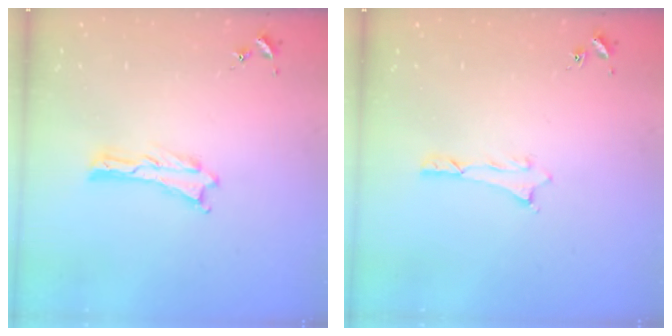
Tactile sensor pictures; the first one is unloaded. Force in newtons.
{"total": 0.6, "press": 0.5, "slide": 0.2}